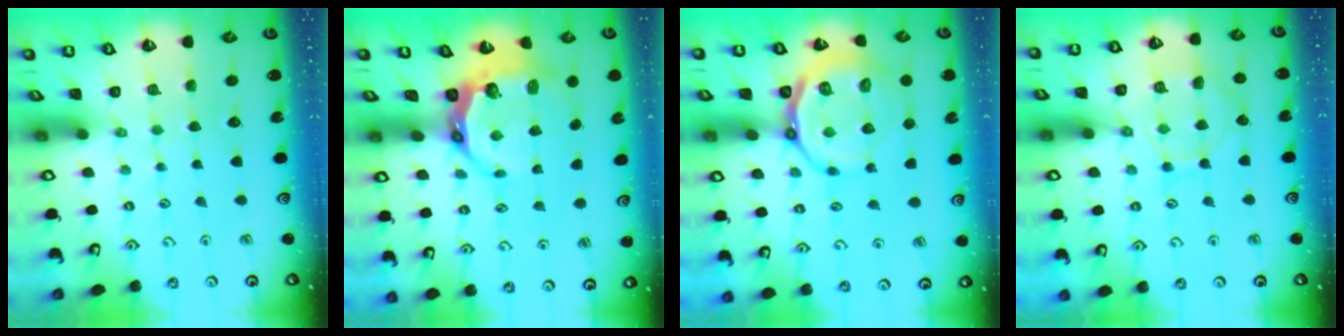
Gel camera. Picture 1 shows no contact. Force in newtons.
{"total": 8.6, "press": 7.5, "slide": 4.2}
{"total": 13.1, "press": 12.7, "slide": 3.2}
{"total": 10.0, "press": 10.0, "slide": 1.0}